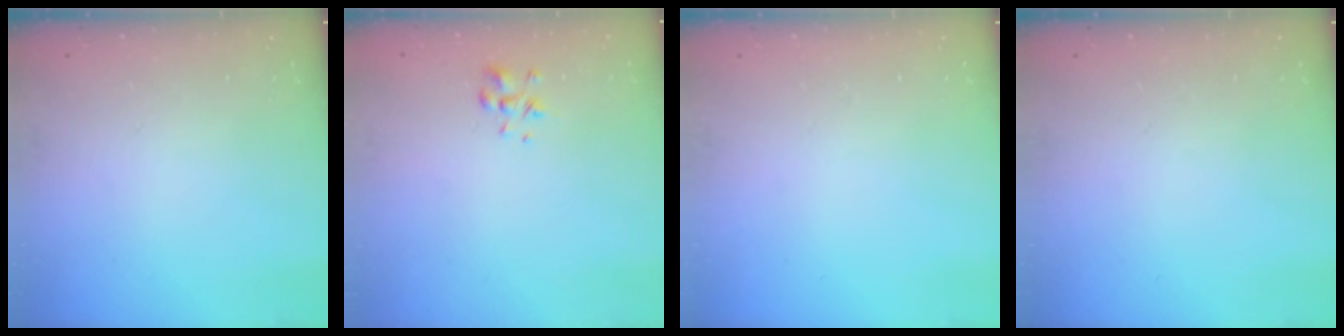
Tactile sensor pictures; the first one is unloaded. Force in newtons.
{"total": 1.3, "press": 1.2, "slide": 0.6}
{"total": 0.0}
{"total": 0.0}